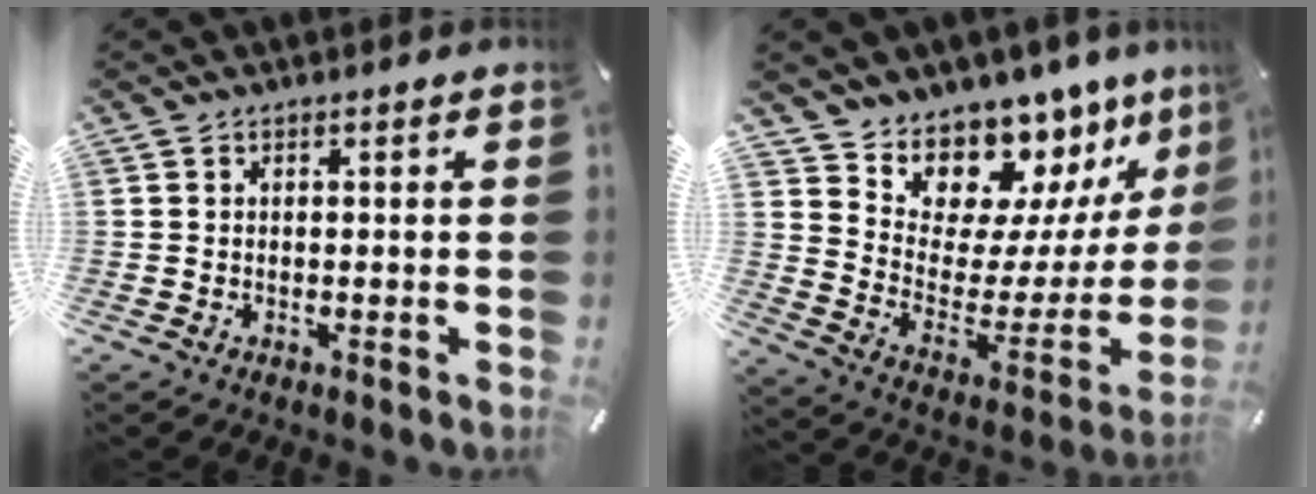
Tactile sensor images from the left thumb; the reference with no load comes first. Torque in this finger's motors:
{"motor_torque": [1.36, -0.24, 1.47, -1.30, 0.09]}